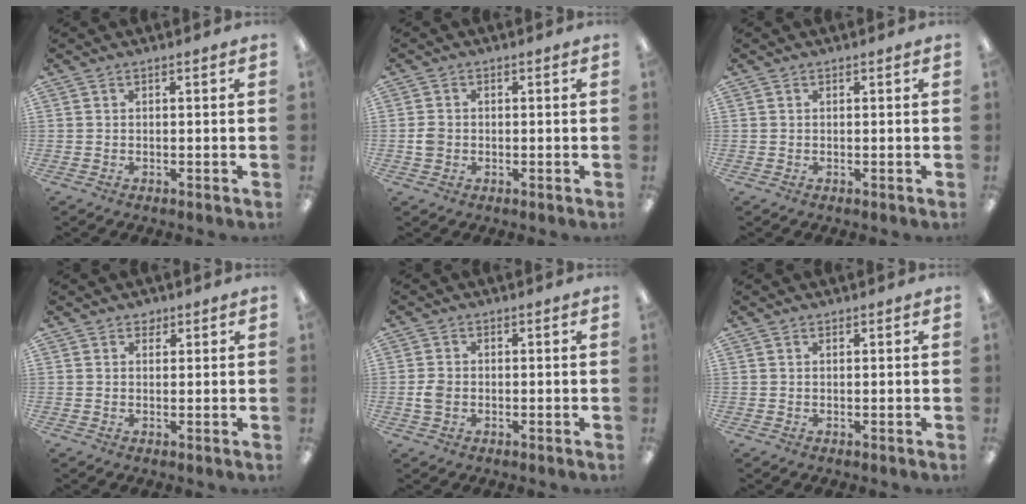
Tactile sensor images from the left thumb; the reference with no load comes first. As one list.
[{"total": 2.7, "force": [-0.4, 2.4, 1.2], "torque": [-0.013, 0.001, -0.009]}, {"total": 0.0}, {"total": 1.8, "force": [1.4, 1.1, 0.3], "torque": [0.001, -0.003, 0.024]}, {"total": 3.2, "force": [-0.5, 2.5, 1.9], "torque": [-0.025, 0.003, -0.010]}, {"total": 0.6, "force": [0.5, 0.2, 0.1], "torque": [-0.003, 0.001, 0.009]}]